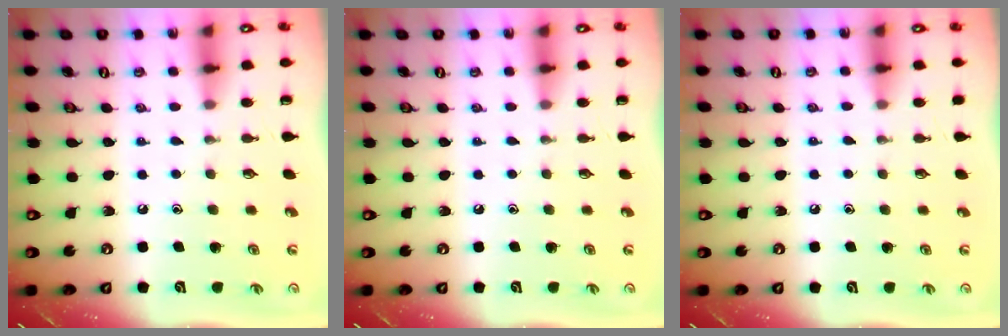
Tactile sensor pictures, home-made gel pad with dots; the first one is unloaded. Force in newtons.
{"total": 0.0}
{"total": 3.3, "press": 3.2, "slide": 0.5}